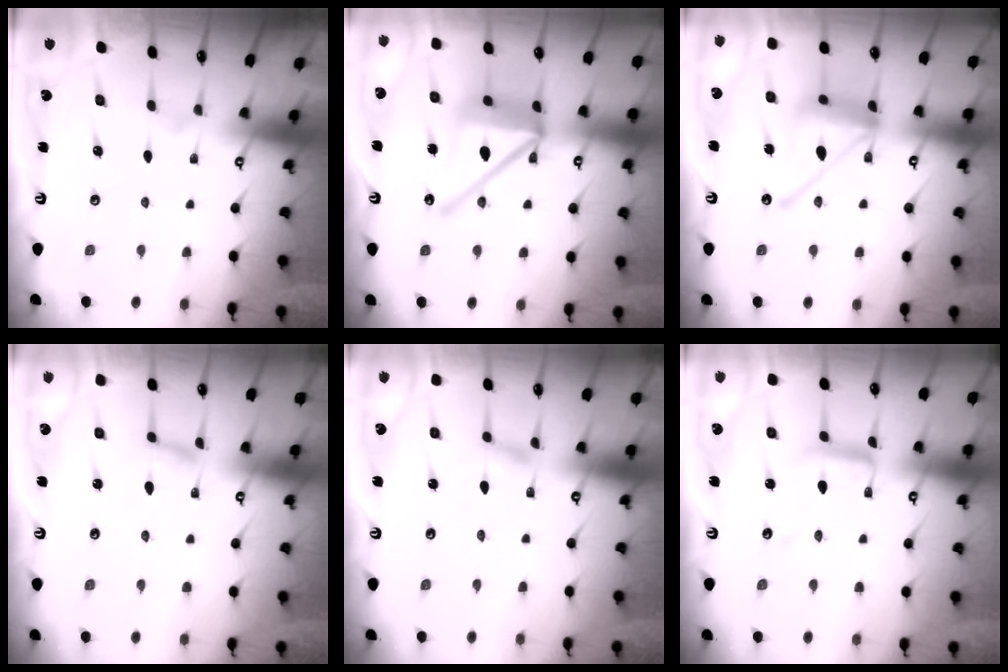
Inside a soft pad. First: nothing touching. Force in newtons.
{"total": 17.7, "press": 17.5, "slide": 2.3}
{"total": 15.0, "press": 14.9, "slide": 1.4}
{"total": 2.8, "press": 2.7, "slide": 0.3}
{"total": 1.5, "press": 1.5, "slide": 0.1}
{"total": 10.3, "press": 10.2, "slide": 0.9}